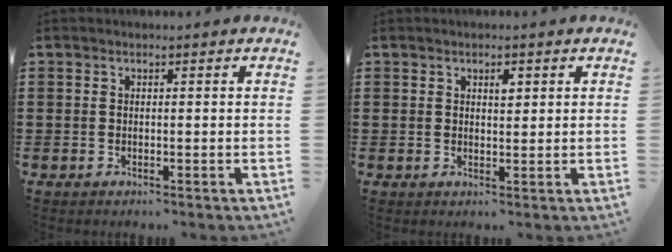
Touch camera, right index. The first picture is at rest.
{"total": 1.6, "force": [0.7, 0.8, 1.3], "torque": [-0.011, -0.002, 0.009]}